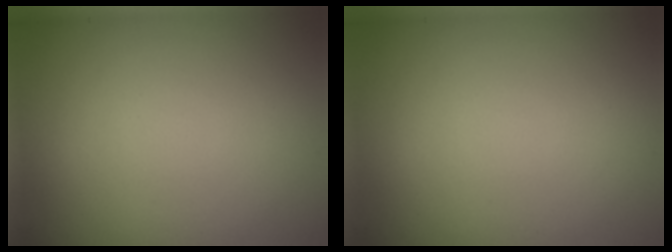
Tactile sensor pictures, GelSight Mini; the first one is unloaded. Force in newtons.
{"total": 0.0}